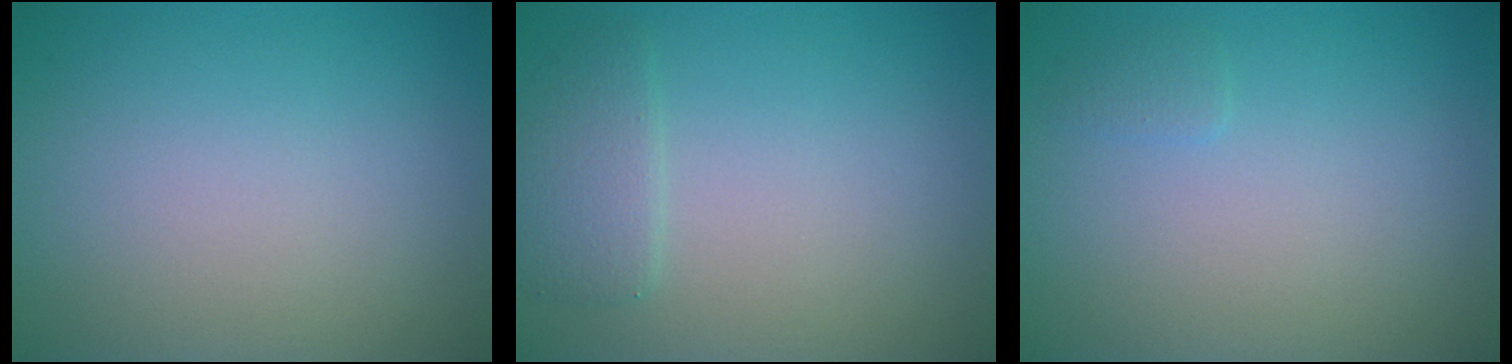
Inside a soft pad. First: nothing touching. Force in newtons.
{"total": 2.0, "press": 2.0, "slide": 0.1}
{"total": 0.6, "press": 0.6, "slide": 0.0}